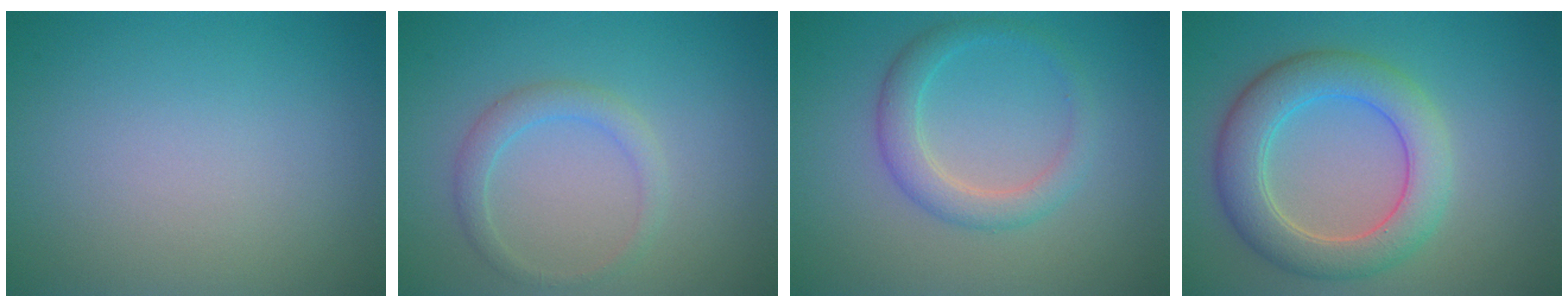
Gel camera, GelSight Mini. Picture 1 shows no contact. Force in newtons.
{"total": 1.9, "press": 1.9, "slide": 0.1}
{"total": 2.8, "press": 2.8, "slide": 0.1}
{"total": 5.9, "press": 5.9, "slide": 0.3}